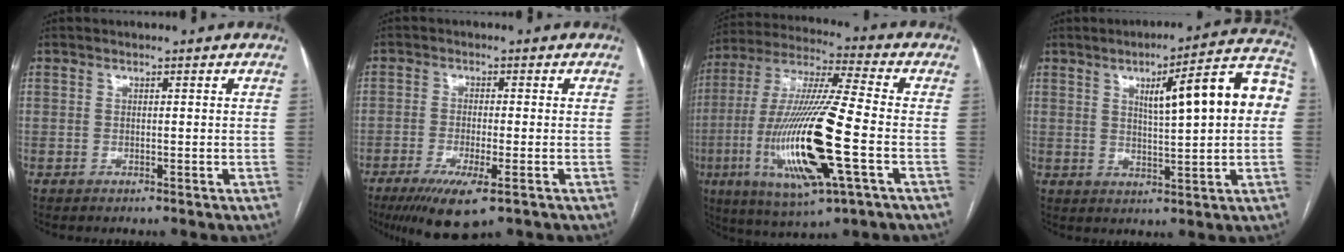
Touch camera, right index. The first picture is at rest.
{"total": 8.1, "force": [-4.6, 1.2, 6.6], "torque": [-0.118, -0.022, -0.074]}
{"total": 21.1, "force": [-5.4, 2.0, 20.3], "torque": [-0.433, -0.026, -0.097]}
{"total": 14.3, "force": [2.8, 1.8, 13.9], "torque": [-0.188, 0.032, 0.036]}